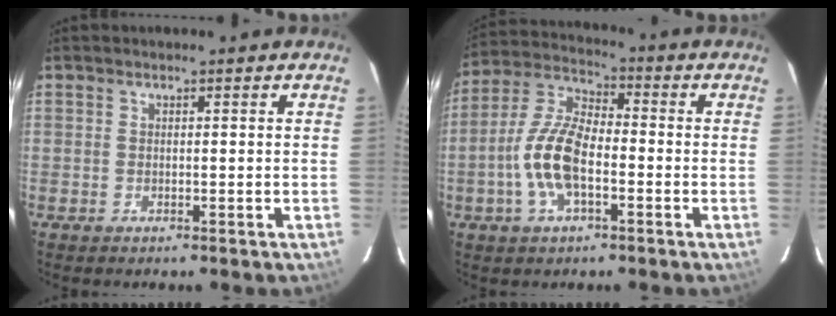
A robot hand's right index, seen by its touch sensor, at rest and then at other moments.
{"total": 11.7, "force": [-3.2, 5.2, 10.0], "torque": [-0.214, 0.008, -0.066]}